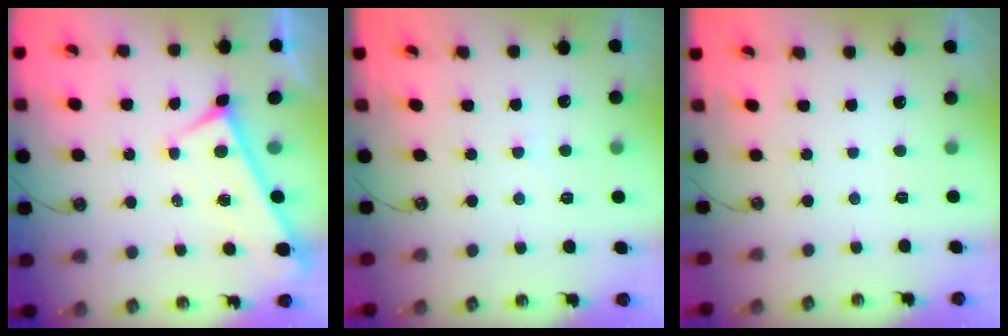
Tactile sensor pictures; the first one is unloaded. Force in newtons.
{"total": 1.2, "press": 1.1, "slide": 0.4}
{"total": 0.0}